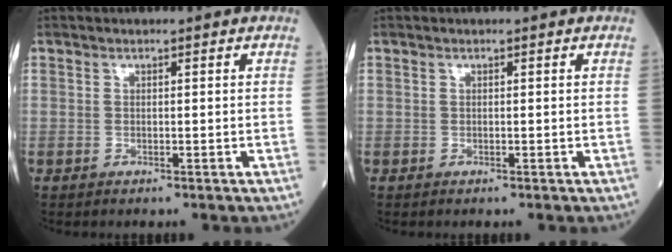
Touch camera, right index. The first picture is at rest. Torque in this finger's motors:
{"motor_torque": [0.19, 0.08, 0.00, 0.00]}